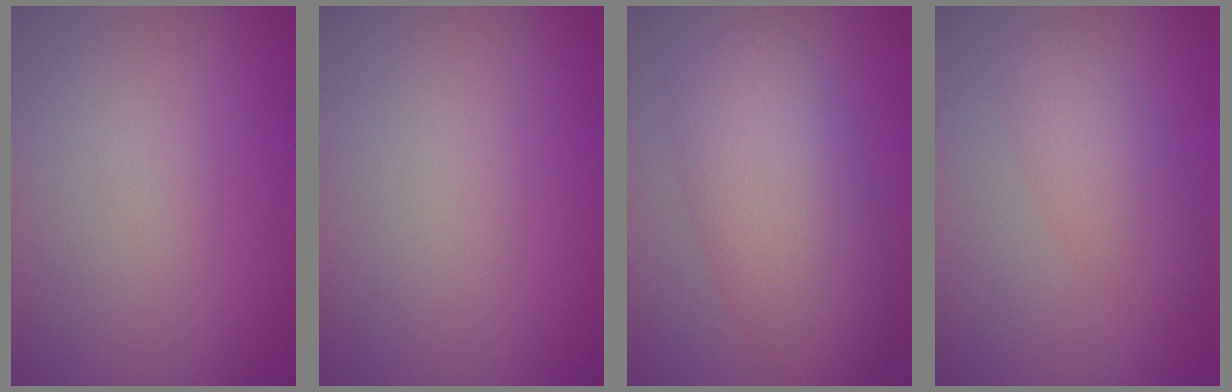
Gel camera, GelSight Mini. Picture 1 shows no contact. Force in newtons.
{"total": 0.0}
{"total": 8.4, "press": 8.4, "slide": 0.0}
{"total": 3.2, "press": 3.2, "slide": 0.1}